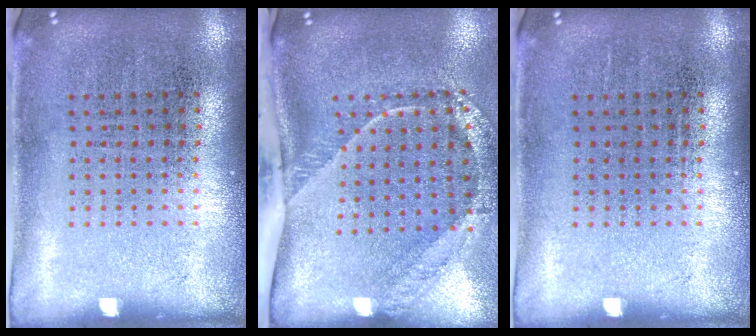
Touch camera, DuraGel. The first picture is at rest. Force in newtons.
{"total": 2.7, "press": 1.8, "slide": 2.0}
{"total": 0.0}